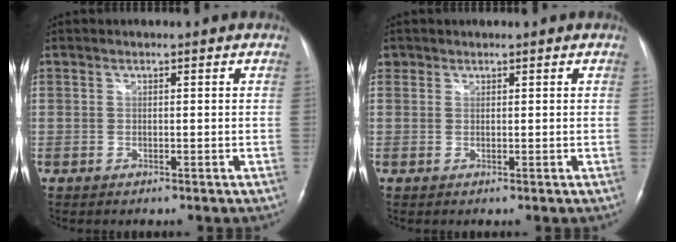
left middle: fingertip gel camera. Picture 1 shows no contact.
{"total": 1.3, "force": [0.7, 1.1, -0.1], "torque": [0.011, 0.005, 0.010]}